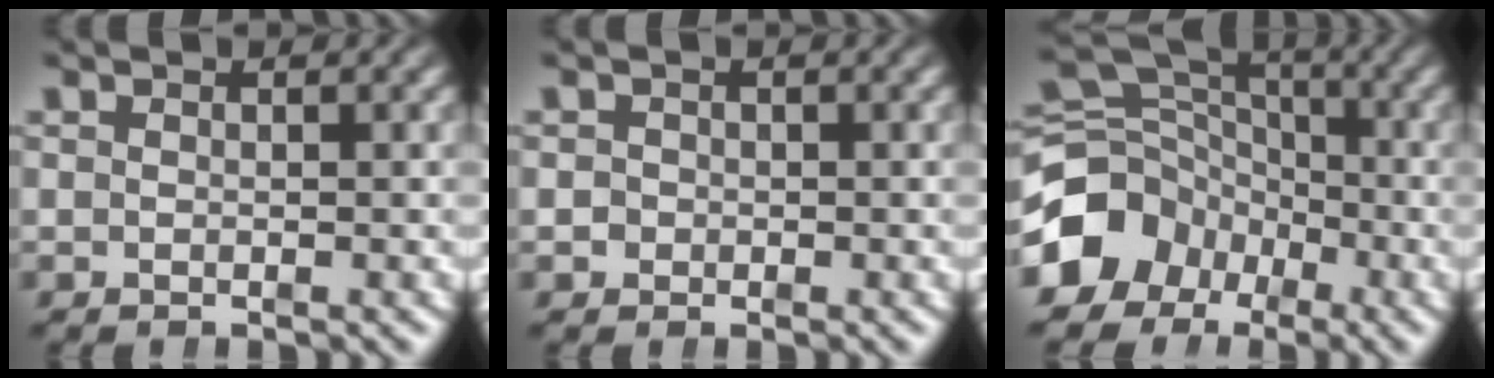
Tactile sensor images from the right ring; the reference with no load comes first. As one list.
[{"total": 1.3, "force": [-0.4, 1.2, 0.0], "torque": [-0.006, -0.005, -0.007]}, {"total": 11.3, "force": [-2.4, 9.8, 5.2], "torque": [-0.097, -0.035, -0.041]}]